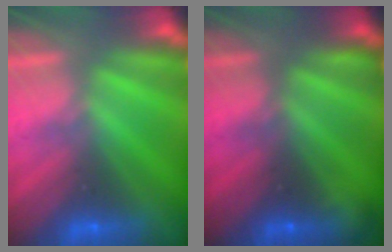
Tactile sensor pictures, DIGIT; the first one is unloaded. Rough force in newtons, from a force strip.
{"total": 1.1}